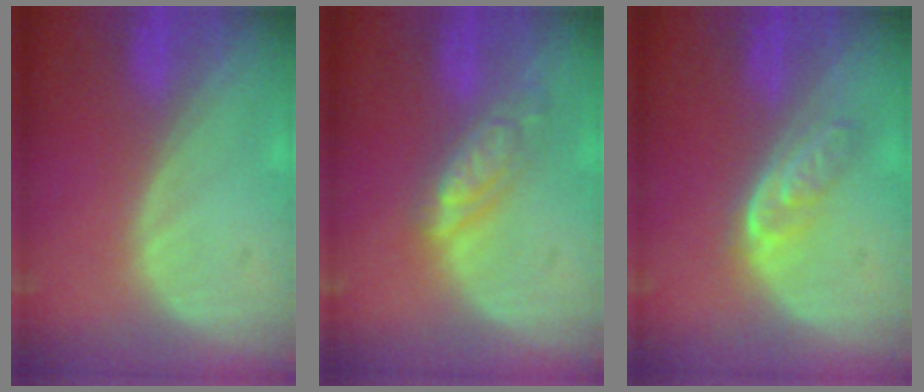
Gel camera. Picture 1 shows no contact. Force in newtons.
{"total": 5.8, "press": 5.1, "slide": 2.8}
{"total": 4.9, "press": 4.2, "slide": 2.4}